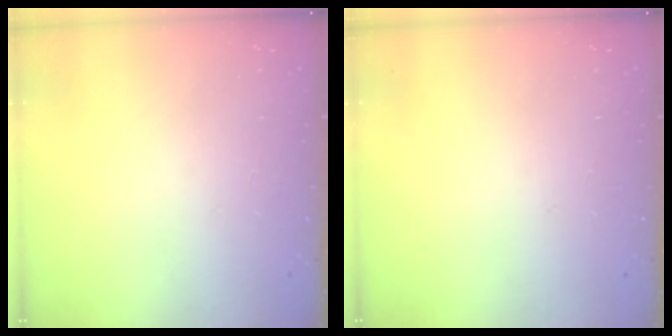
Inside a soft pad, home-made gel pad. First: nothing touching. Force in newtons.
{"total": 0.0}